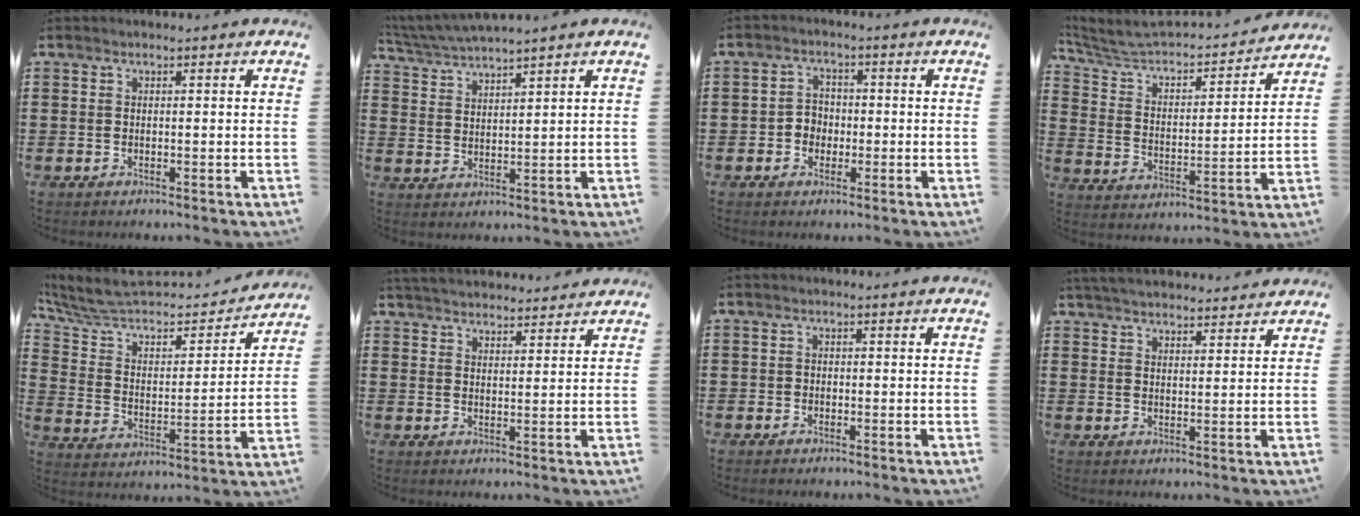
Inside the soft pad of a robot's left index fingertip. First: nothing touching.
{"total": 3.6, "force": [3.5, -0.5, 0.8], "torque": [-0.029, -0.013, 0.063]}
{"total": 3.0, "force": [-1.0, 2.6, 1.1], "torque": [-0.028, 0.007, -0.024]}
{"total": 4.4, "force": [3.9, 1.3, 1.3], "torque": [-0.050, -0.034, 0.056]}
{"total": 7.0, "force": [6.1, 2.4, 2.5], "torque": [-0.080, -0.041, 0.098]}
{"total": 3.8, "force": [3.8, 0.3, 0.3], "torque": [-0.017, -0.011, 0.071]}
{"total": 0.9, "force": [-0.5, 0.8, 0.2], "torque": [-0.007, 0.002, -0.011]}
{"total": 4.1, "force": [4.1, 0.3, 0.7], "torque": [-0.026, -0.012, 0.075]}